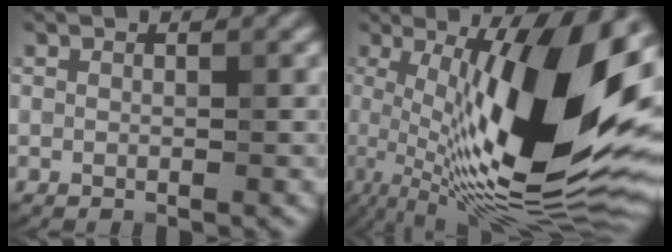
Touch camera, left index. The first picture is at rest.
{"total": 17.7, "force": [1.2, 5.1, 16.9], "torque": [-0.260, 0.005, 0.016]}